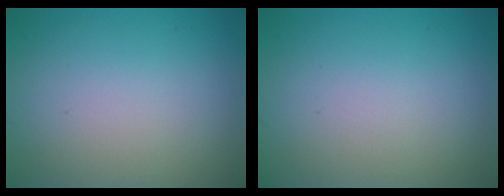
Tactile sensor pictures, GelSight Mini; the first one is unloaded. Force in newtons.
{"total": 0.0}